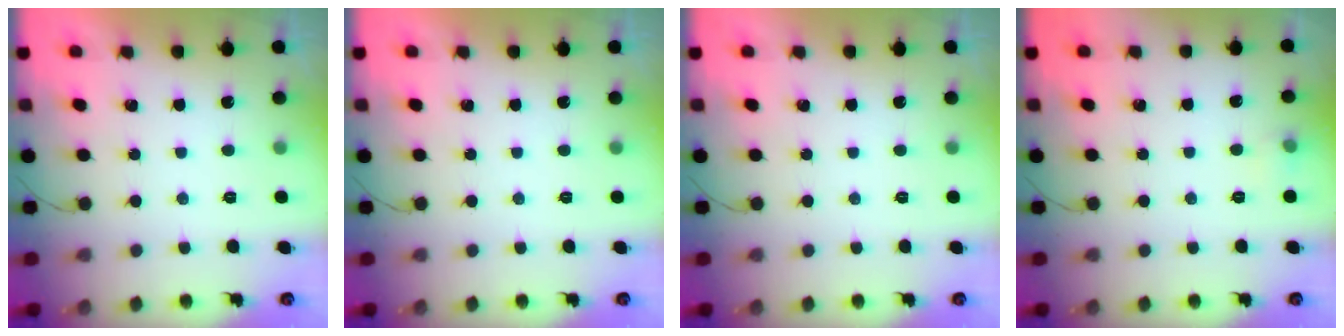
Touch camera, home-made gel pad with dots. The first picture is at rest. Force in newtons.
{"total": 0.0}
{"total": 0.0}
{"total": 5.0, "press": 3.7, "slide": 3.3}